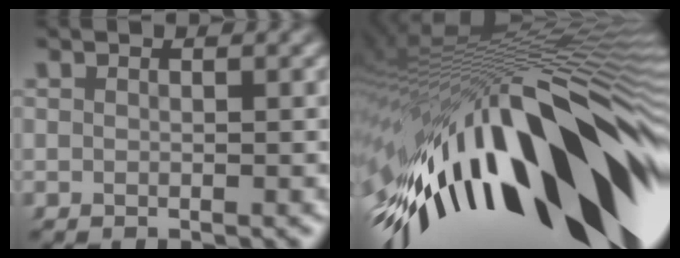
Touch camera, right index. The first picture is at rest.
{"total": 21.6, "force": [-6.8, 10.7, 17.5], "torque": [-0.282, 0.022, -0.090]}